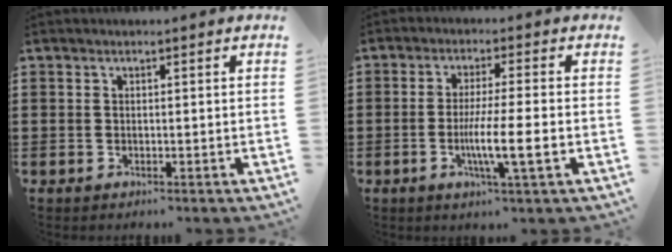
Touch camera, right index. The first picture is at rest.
{"total": 7.7, "force": [-1.8, 0.4, 7.5], "torque": [-0.139, -0.016, -0.034]}